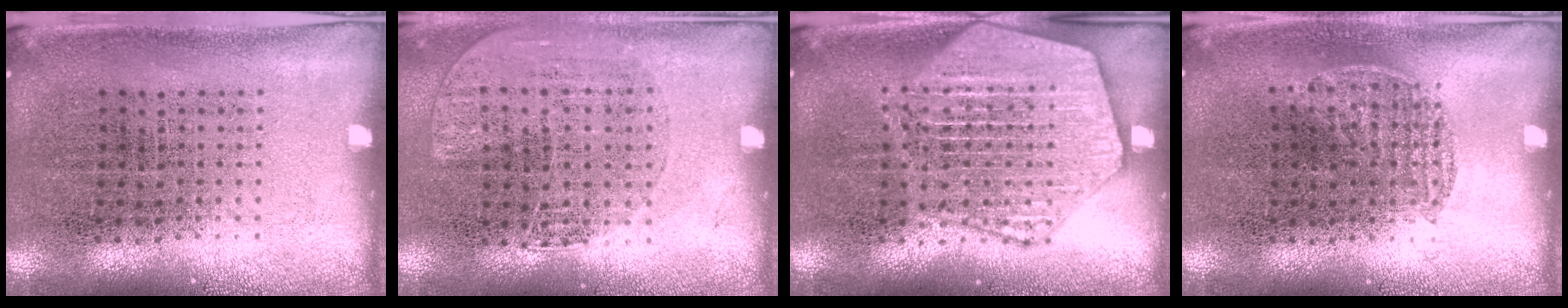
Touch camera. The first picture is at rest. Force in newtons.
{"total": 1.2, "press": 0.9, "slide": 0.7}
{"total": 3.8, "press": 3.7, "slide": 0.5}
{"total": 0.5, "press": 0.4, "slide": 0.4}